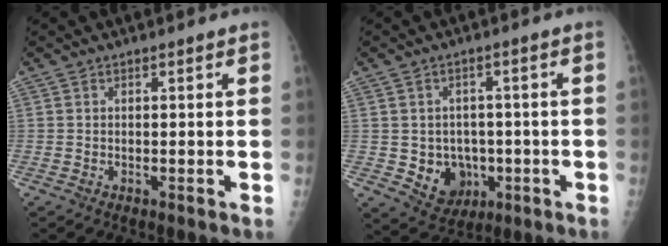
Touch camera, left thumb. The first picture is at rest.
{"total": 8.0, "force": [-1.5, 6.9, 3.7], "torque": [-0.022, 0.005, -0.007]}